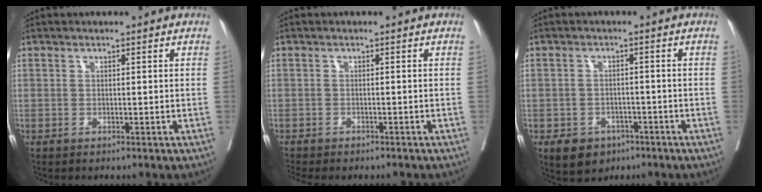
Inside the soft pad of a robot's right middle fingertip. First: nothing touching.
{"total": 5.8, "force": [-5.3, 1.2, 2.2], "torque": [-0.025, -0.002, -0.073]}
{"total": 5.3, "force": [-3.1, 3.9, 1.8], "torque": [-0.026, 0.003, -0.040]}